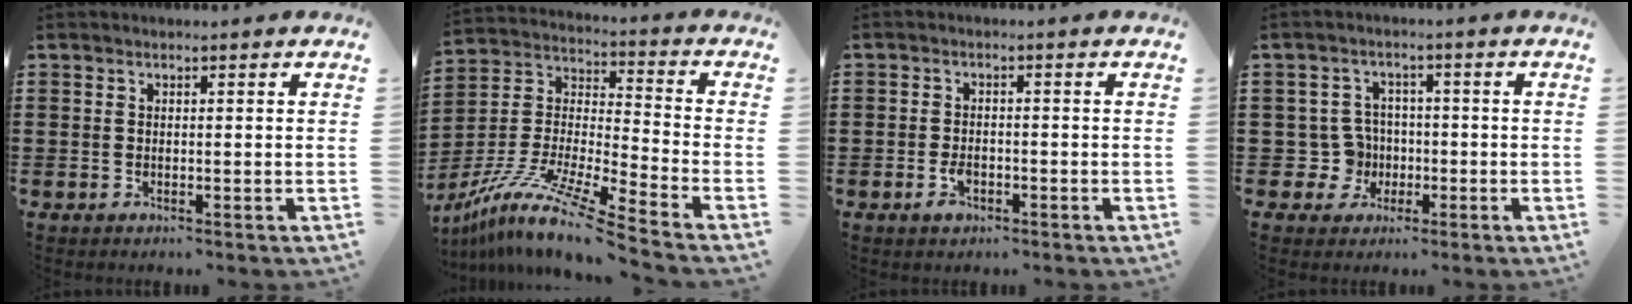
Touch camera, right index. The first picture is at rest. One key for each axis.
{"total": 11.4, "fx": -9.6, "fy": -0.4, "fz": 6.2, "tx": -0.141, "ty": -0.011, "tz": -0.198}
{"total": 2.3, "fx": -1.1, "fy": 1.2, "fz": 1.7, "tx": -0.034, "ty": -0.002, "tz": -0.020}
{"total": 5.3, "fx": -1.0, "fy": 4.9, "fz": 1.7, "tx": -0.063, "ty": 0.006, "tz": -0.018}